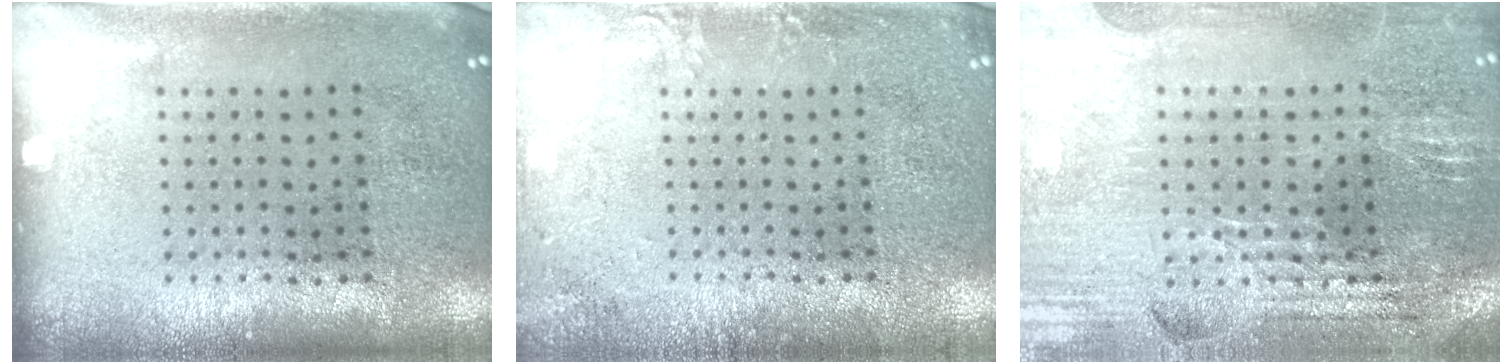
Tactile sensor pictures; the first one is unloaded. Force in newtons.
{"total": 1.9, "press": 1.9, "slide": 0.2}
{"total": 2.8, "press": 2.8, "slide": 0.4}